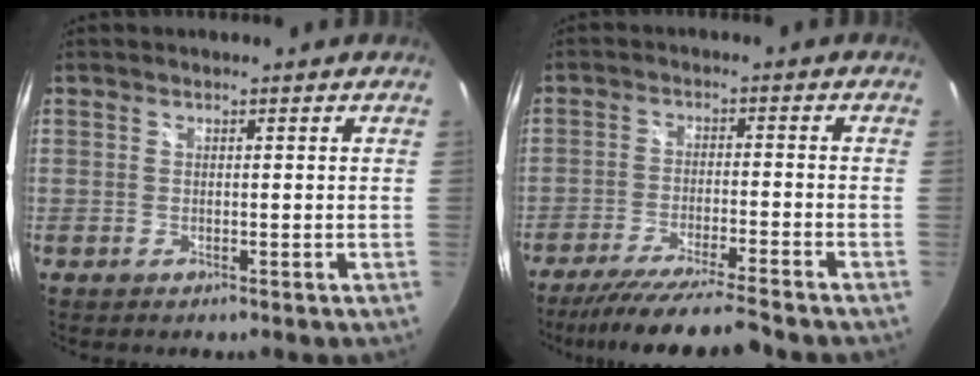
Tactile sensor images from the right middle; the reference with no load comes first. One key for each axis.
{"total": 12.7, "fx": -11.3, "fy": -0.6, "fz": 5.8, "tx": -0.120, "ty": -0.020, "tz": -0.187}